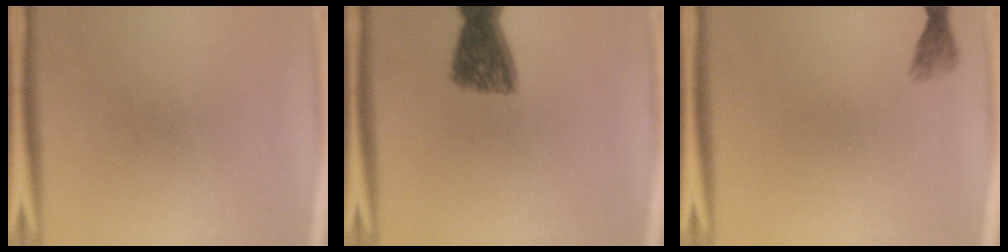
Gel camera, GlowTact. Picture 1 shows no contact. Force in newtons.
{"total": 7.8}
{"total": 1.5}